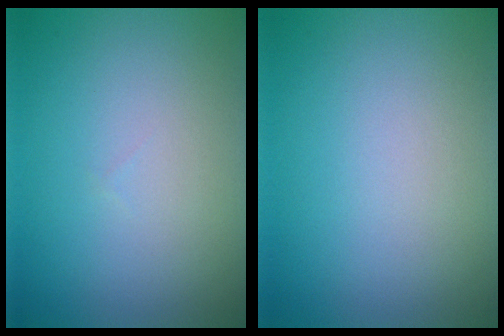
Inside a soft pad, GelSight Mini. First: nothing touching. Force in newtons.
{"total": 0.0}